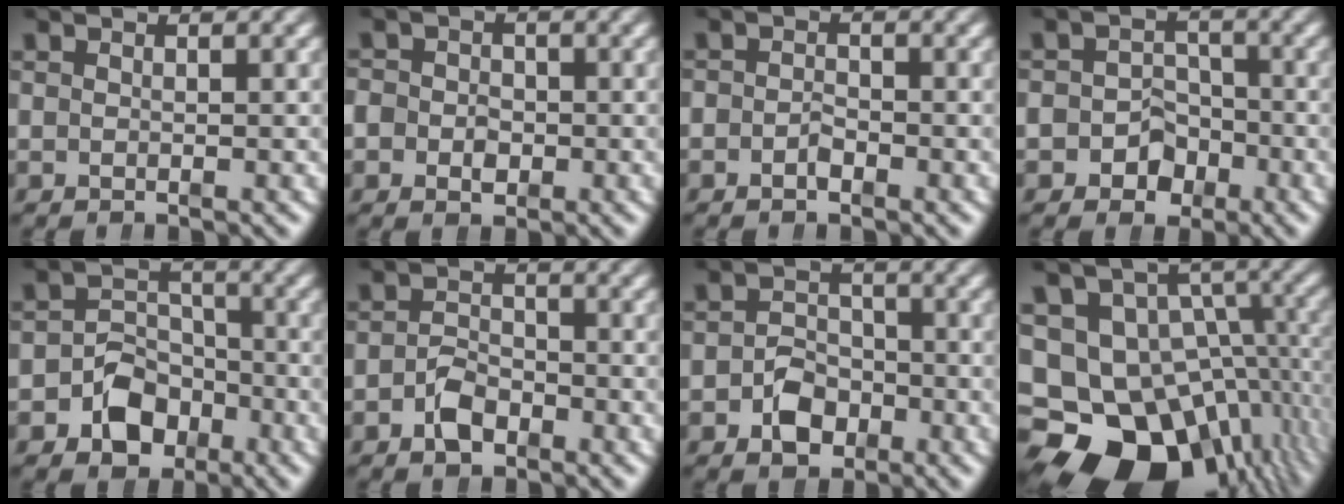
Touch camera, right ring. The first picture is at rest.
{"total": 3.2, "force": [-0.9, 2.7, 1.4], "torque": [-0.028, -0.015, -0.014]}
{"total": 1.8, "force": [-1.1, 1.3, 0.7], "torque": [-0.015, -0.007, -0.019]}
{"total": 5.0, "force": [-2.2, 4.2, 1.6], "torque": [-0.017, -0.014, -0.037]}
{"total": 5.4, "force": [-2.4, 4.4, 2.2], "torque": [-0.032, -0.015, -0.039]}
{"total": 2.9, "force": [-1.9, 1.7, 1.3], "torque": [-0.022, -0.011, -0.029]}
{"total": 3.5, "force": [-1.9, 2.6, 1.5], "torque": [-0.013, -0.013, -0.030]}
{"total": 21.4, "force": [-7.9, 16.8, 10.6], "torque": [-0.215, -0.103, -0.105]}